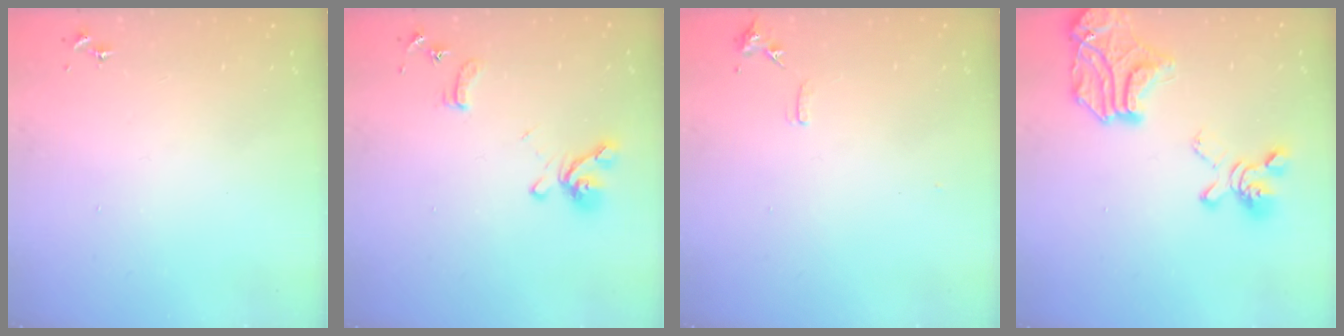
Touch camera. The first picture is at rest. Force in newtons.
{"total": 12.8, "press": 12.7, "slide": 1.4}
{"total": 6.8, "press": 6.7, "slide": 0.9}
{"total": 25.0, "press": 24.9, "slide": 2.6}